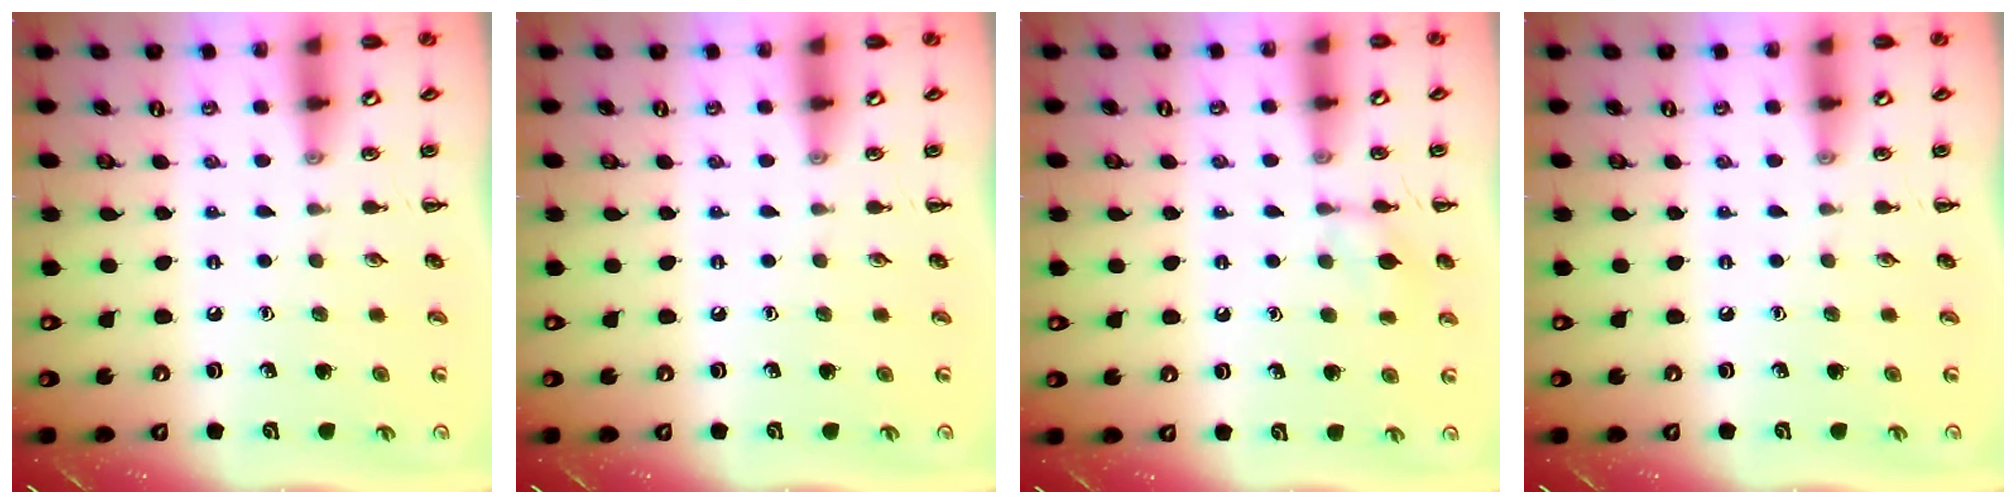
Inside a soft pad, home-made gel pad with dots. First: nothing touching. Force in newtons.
{"total": 0.0}
{"total": 7.9, "press": 7.7, "slide": 1.3}
{"total": 0.0}